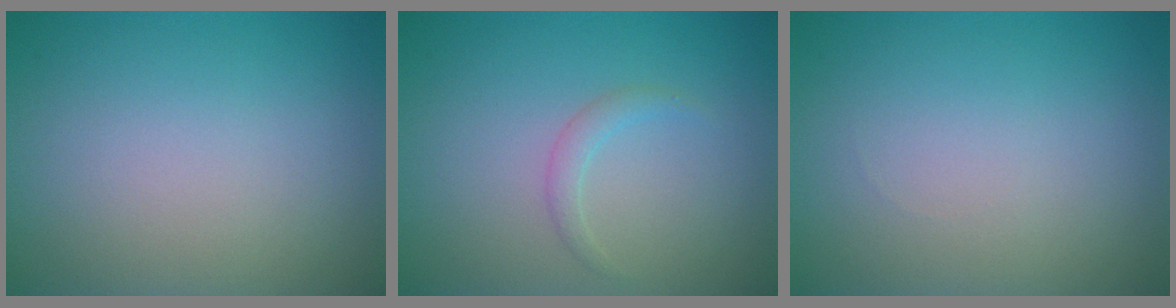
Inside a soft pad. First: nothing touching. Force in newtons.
{"total": 1.1, "press": 1.1, "slide": 0.1}
{"total": 0.0}